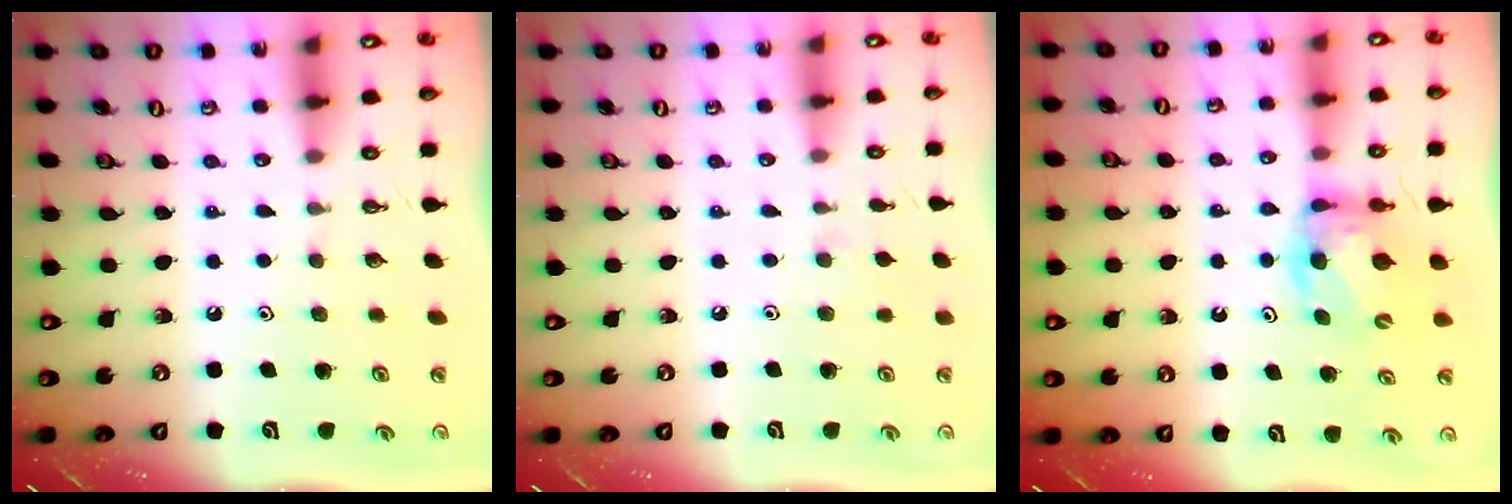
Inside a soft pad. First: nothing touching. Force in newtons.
{"total": 3.7, "press": 3.7, "slide": 0.7}
{"total": 7.8, "press": 7.8, "slide": 0.5}